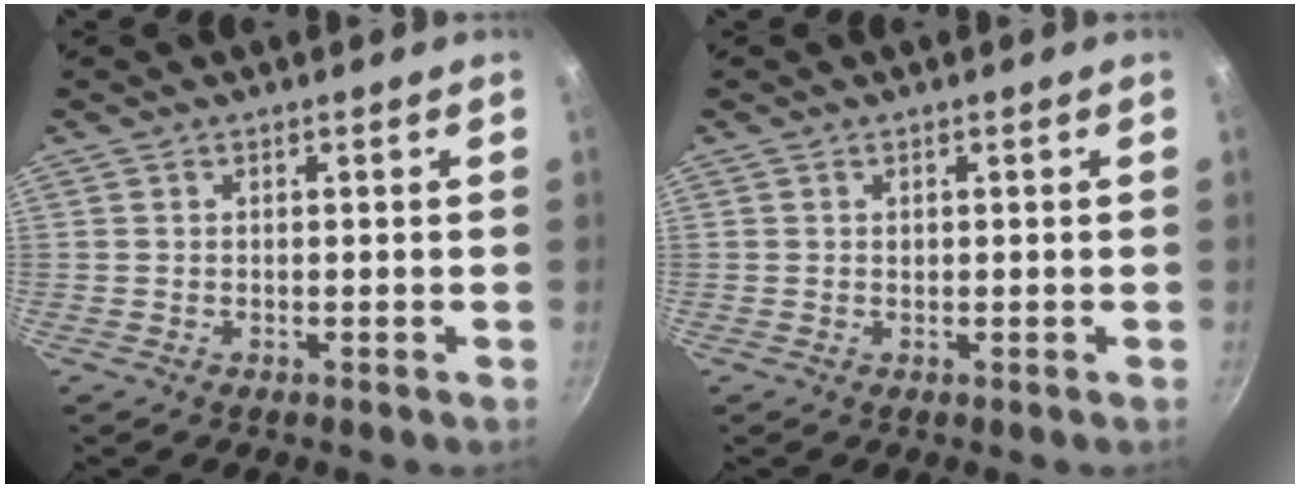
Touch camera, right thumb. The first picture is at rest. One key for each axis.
{"total": 0.6, "fx": -0.2, "fy": 0.5, "fz": 0.3, "tx": -0.003, "ty": 0.002, "tz": -0.005}